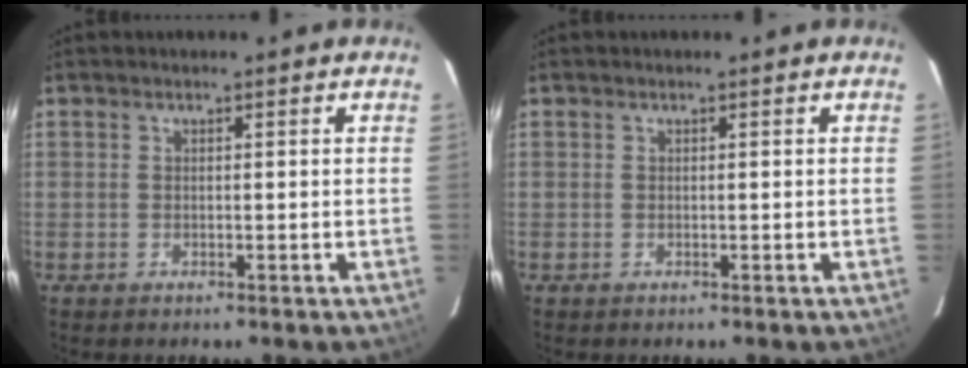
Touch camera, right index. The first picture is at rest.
{"total": 0.0}